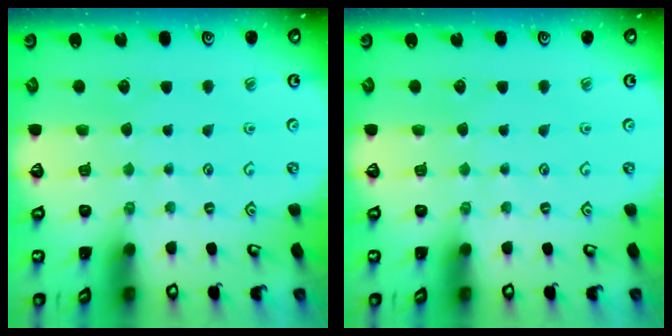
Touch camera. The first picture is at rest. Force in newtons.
{"total": 0.0}